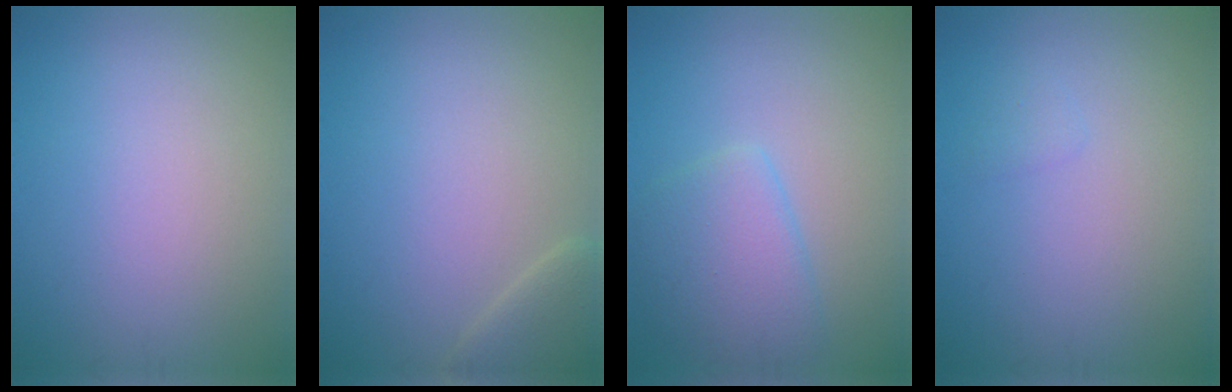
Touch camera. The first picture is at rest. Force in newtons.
{"total": 2.5, "press": 2.5, "slide": 0.2}
{"total": 3.9, "press": 3.9, "slide": 0.3}
{"total": 0.6, "press": 0.6, "slide": 0.0}